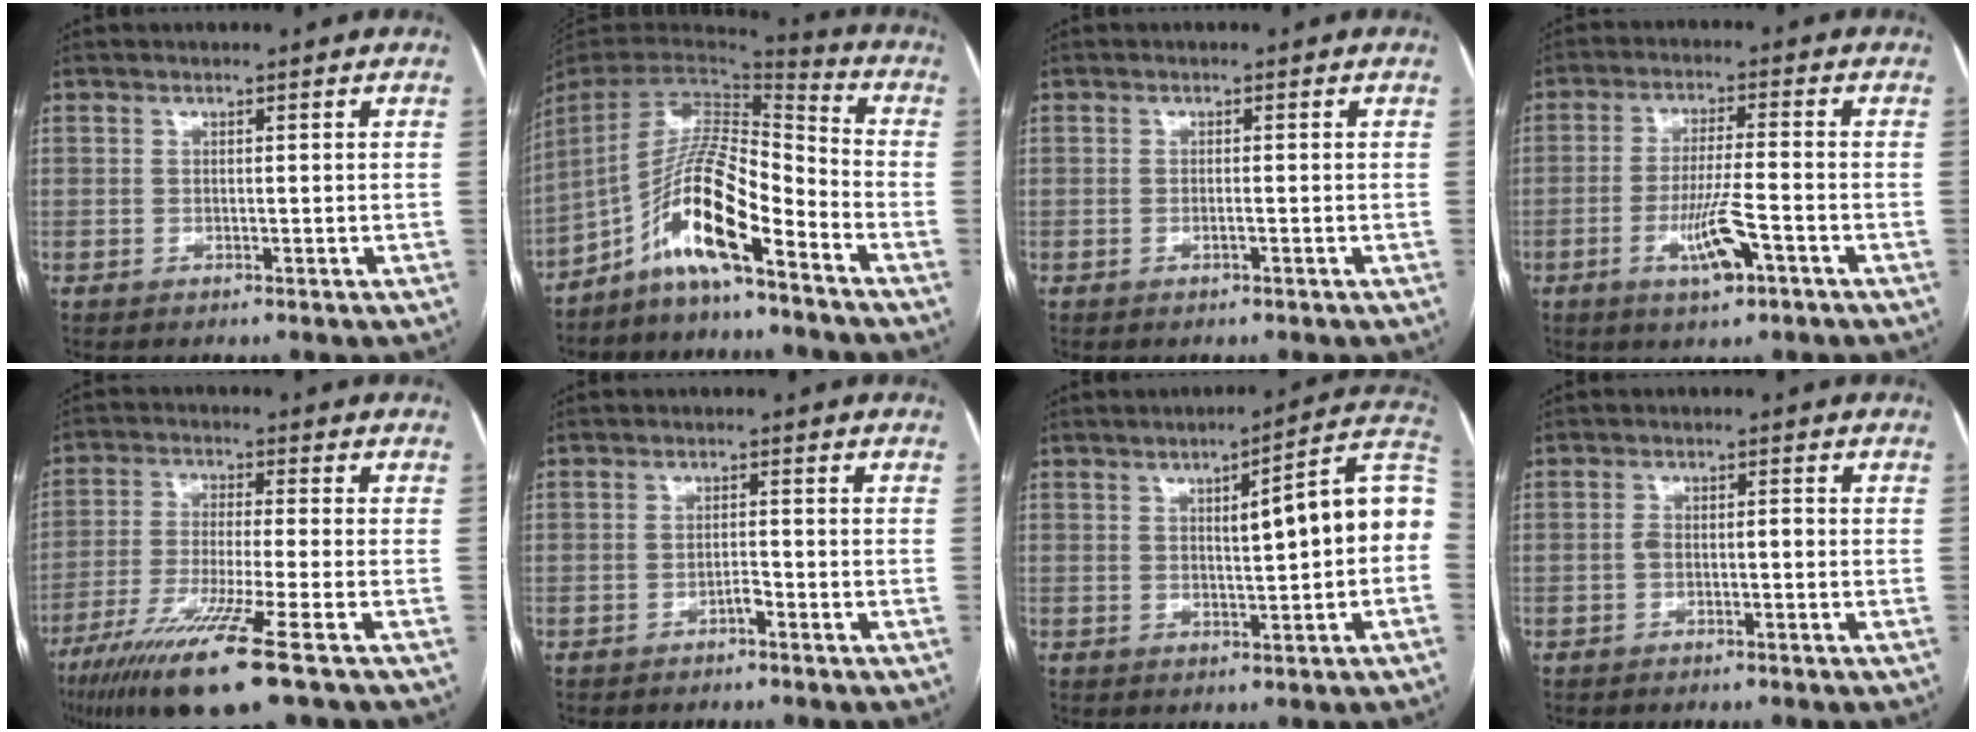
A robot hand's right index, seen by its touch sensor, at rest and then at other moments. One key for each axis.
{"total": 13.3, "fx": -7.8, "fy": 1.9, "fz": 10.6, "tx": -0.198, "ty": 0.016, "tz": -0.141}
{"total": 0.6, "fx": -0.3, "fy": 0.0, "fz": 0.6, "tx": -0.015, "ty": -0.001, "tz": -0.003}
{"total": 7.3, "fx": -3.3, "fy": 0.8, "fz": 6.5, "tx": -0.126, "ty": -0.009, "tz": -0.056}
{"total": 13.7, "fx": -8.1, "fy": -0.5, "fz": 11.0, "tx": -0.220, "ty": -0.039, "tz": -0.145}
{"total": 1.3, "fx": -1.0, "fy": 0.3, "fz": 0.8, "tx": -0.014, "ty": 0.002, "tz": -0.017}
{"total": 11.8, "fx": 0.9, "fy": 1.5, "fz": 11.7, "tx": -0.150, "ty": 0.032, "tz": 0.008}
{"total": 1.9, "fx": -0.6, "fy": 0.8, "fz": 1.6, "tx": -0.030, "ty": 0.010, "tz": -0.008}